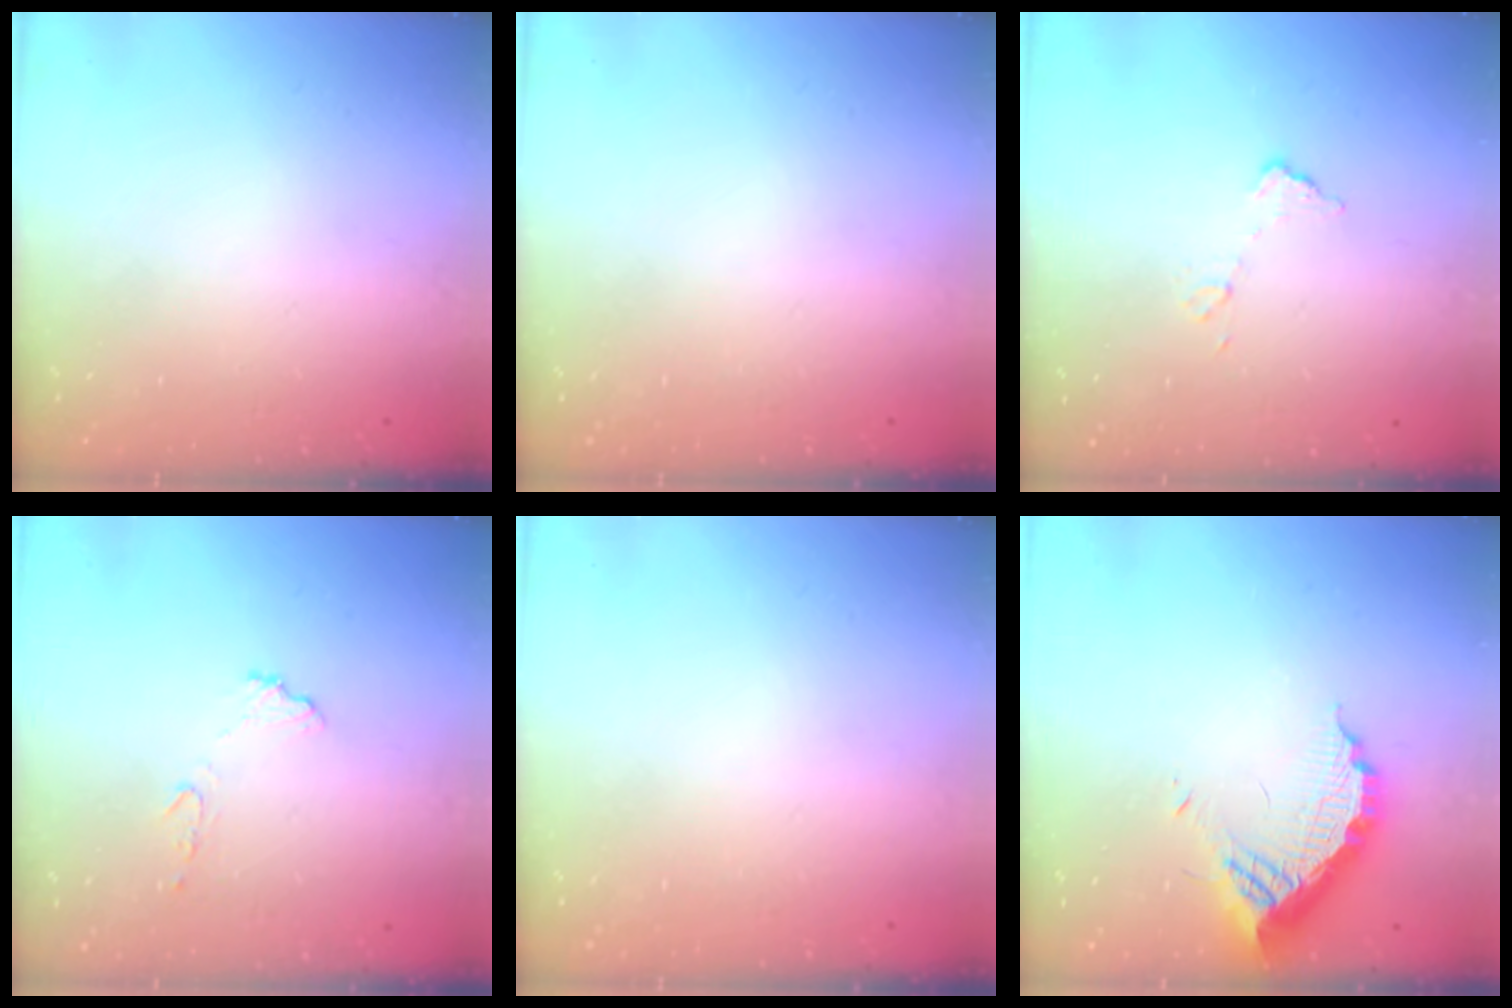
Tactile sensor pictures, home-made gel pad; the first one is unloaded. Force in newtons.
{"total": 0.0}
{"total": 5.9, "press": 5.9, "slide": 0.3}
{"total": 9.2, "press": 9.2, "slide": 0.5}
{"total": 0.0}
{"total": 11.8, "press": 11.7, "slide": 1.0}